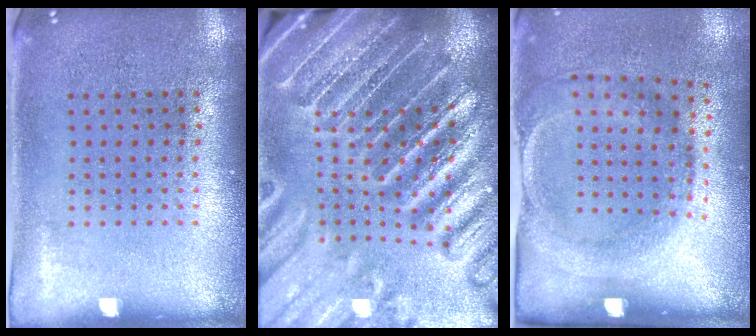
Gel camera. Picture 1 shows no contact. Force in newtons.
{"total": 4.7, "press": 4.3, "slide": 1.8}
{"total": 1.9, "press": 1.2, "slide": 1.5}